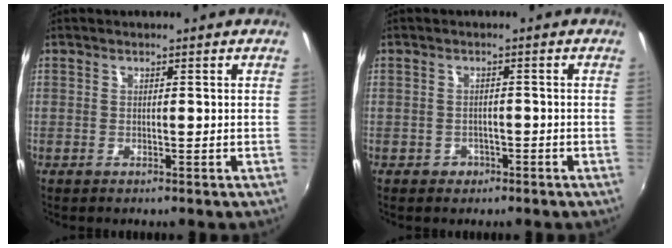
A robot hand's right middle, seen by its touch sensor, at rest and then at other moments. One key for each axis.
{"total": 2.6, "fx": -1.4, "fy": 2.2, "fz": 0.5, "tx": -0.015, "ty": 0.000, "tz": -0.018}